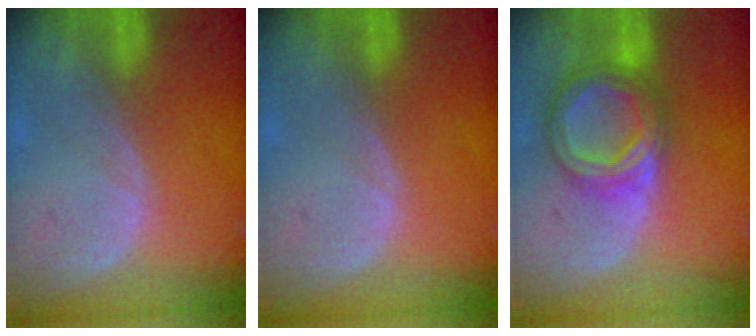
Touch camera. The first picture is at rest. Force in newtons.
{"total": 0.0}
{"total": 8.6, "press": 8.6, "slide": 0.7}